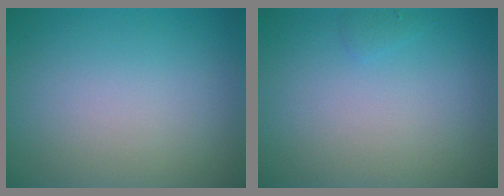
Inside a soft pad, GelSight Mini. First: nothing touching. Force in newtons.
{"total": 0.6, "press": 0.5, "slide": 0.0}